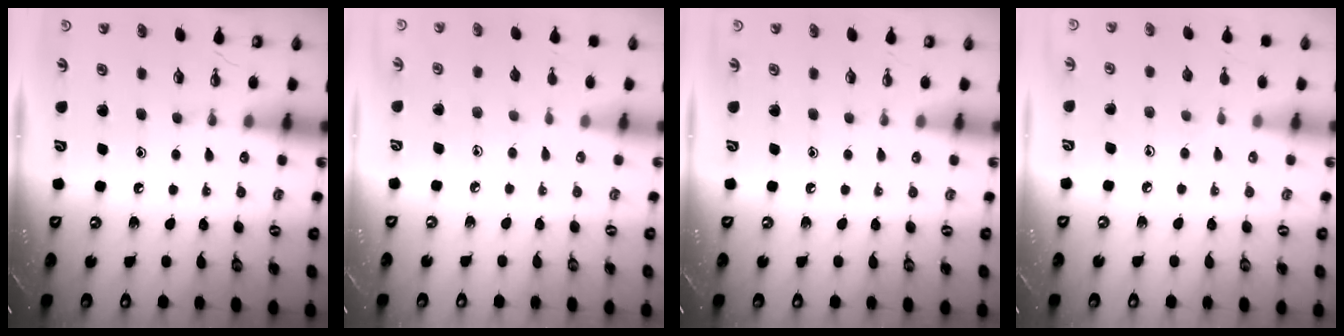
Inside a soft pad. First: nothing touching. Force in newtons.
{"total": 3.6, "press": 3.5, "slide": 0.4}
{"total": 0.0}
{"total": 5.3, "press": 5.3, "slide": 0.5}